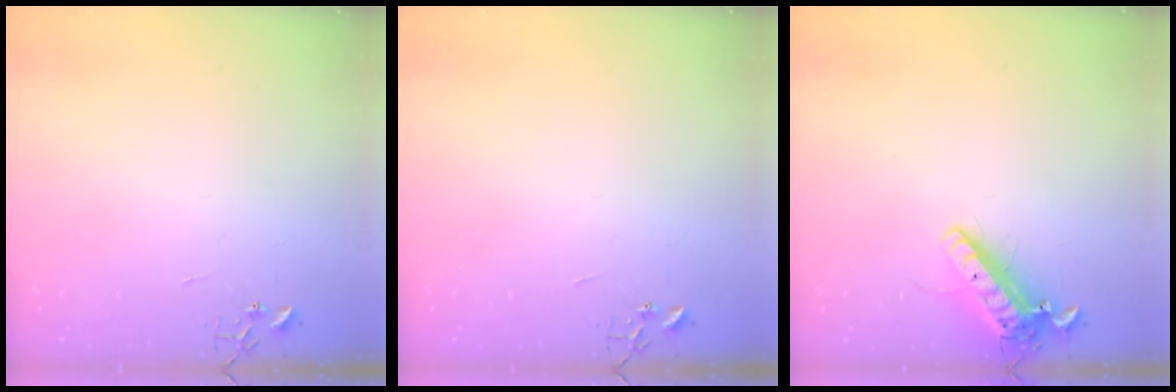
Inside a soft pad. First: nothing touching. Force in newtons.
{"total": 0.0}
{"total": 14.4, "press": 14.1, "slide": 2.7}